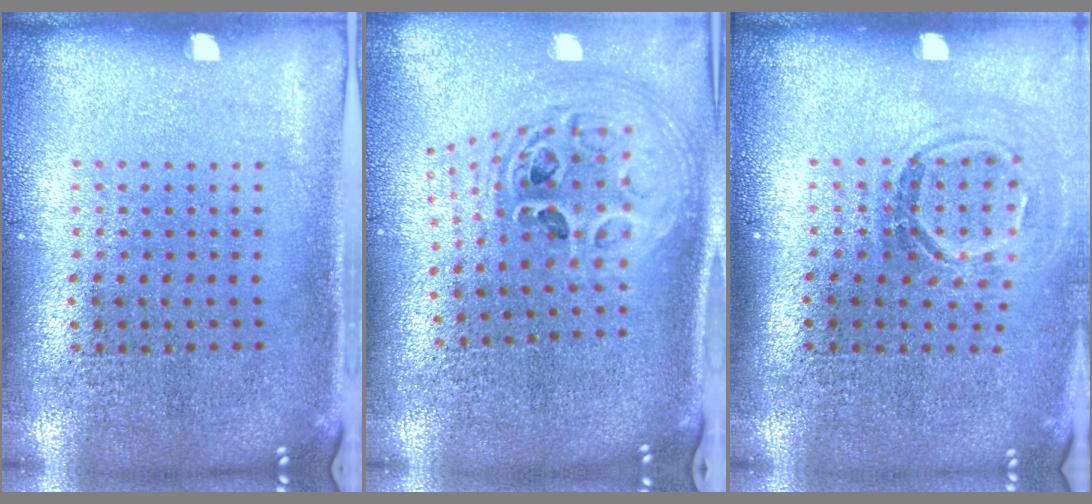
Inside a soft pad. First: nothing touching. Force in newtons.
{"total": 2.7, "press": 1.9, "slide": 1.9}
{"total": 1.7, "press": 1.2, "slide": 1.1}